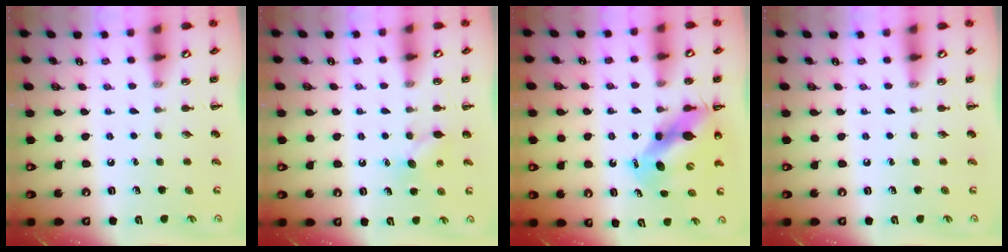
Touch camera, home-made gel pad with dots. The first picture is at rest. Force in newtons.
{"total": 4.8, "press": 4.6, "slide": 1.2}
{"total": 10.6, "press": 10.2, "slide": 2.9}
{"total": 0.0}